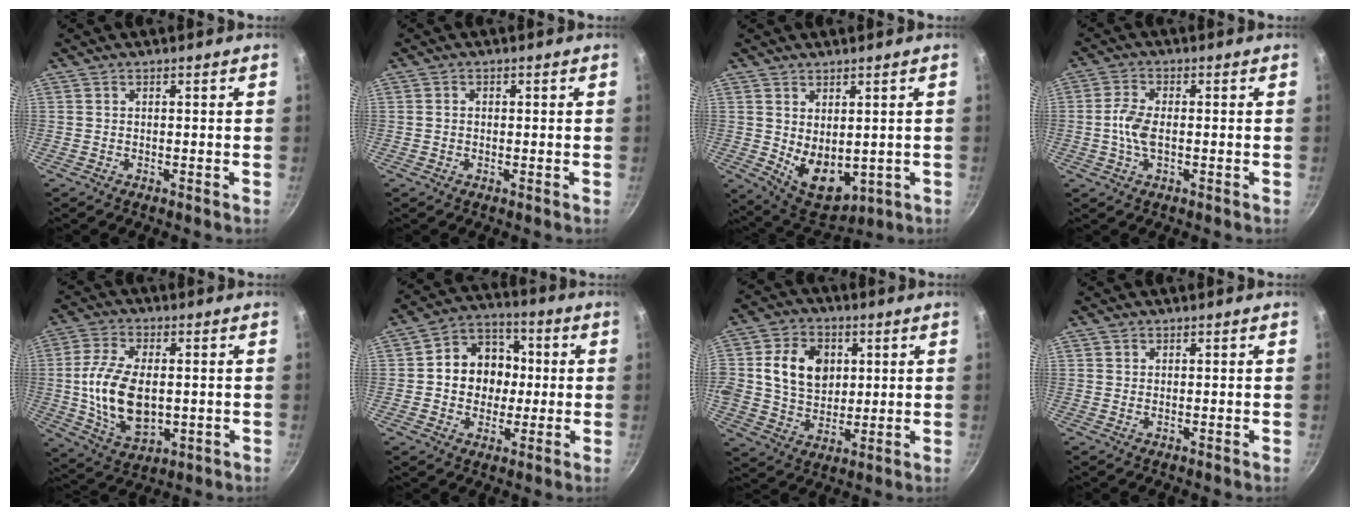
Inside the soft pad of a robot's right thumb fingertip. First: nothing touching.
{"total": 1.1, "force": [0.0, 0.9, 0.6], "torque": [-0.010, 0.005, -0.001]}
{"total": 9.7, "force": [0.4, 6.2, 7.5], "torque": [-0.090, -0.025, 0.034]}
{"total": 5.4, "force": [-0.6, 2.9, 4.6], "torque": [-0.096, 0.010, -0.018]}
{"total": 14.9, "force": [-0.3, 8.6, 12.1], "torque": [-0.219, 0.001, 0.005]}
{"total": 12.6, "force": [0.4, 10.7, 6.6], "torque": [-0.060, 0.017, -0.008]}
{"total": 14.0, "force": [2.7, 10.9, 8.3], "torque": [-0.126, 0.004, 0.044]}
{"total": 0.9, "force": [0.4, 0.7, 0.3], "torque": [-0.003, 0.000, 0.004]}